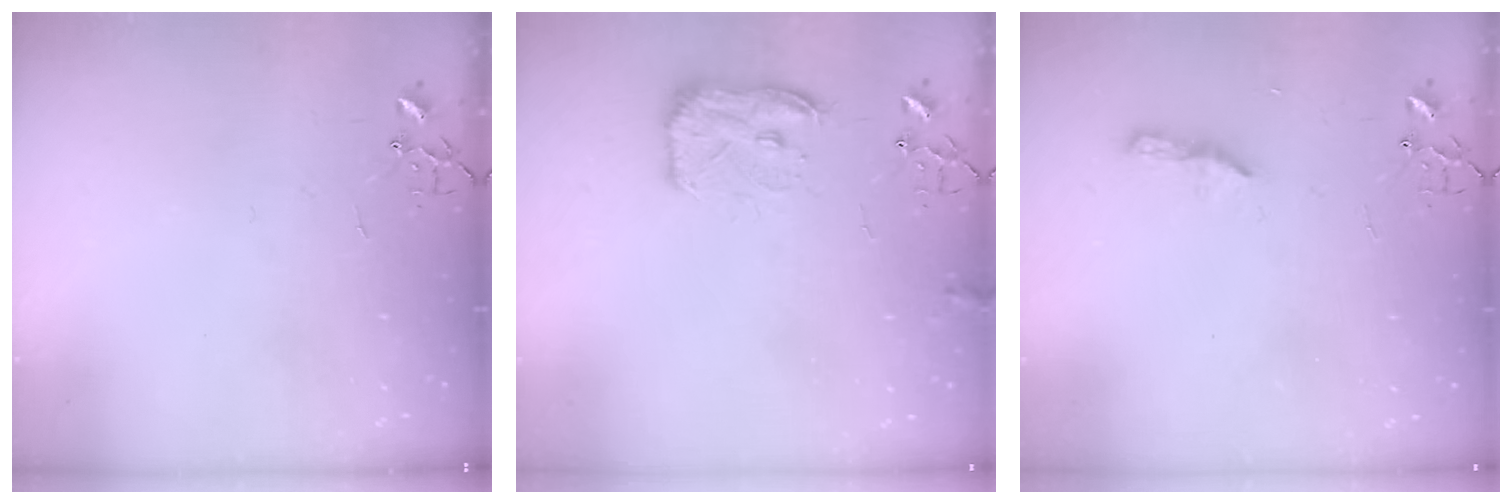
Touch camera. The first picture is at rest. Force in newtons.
{"total": 11.8, "press": 11.8, "slide": 0.6}
{"total": 5.9, "press": 5.8, "slide": 0.7}